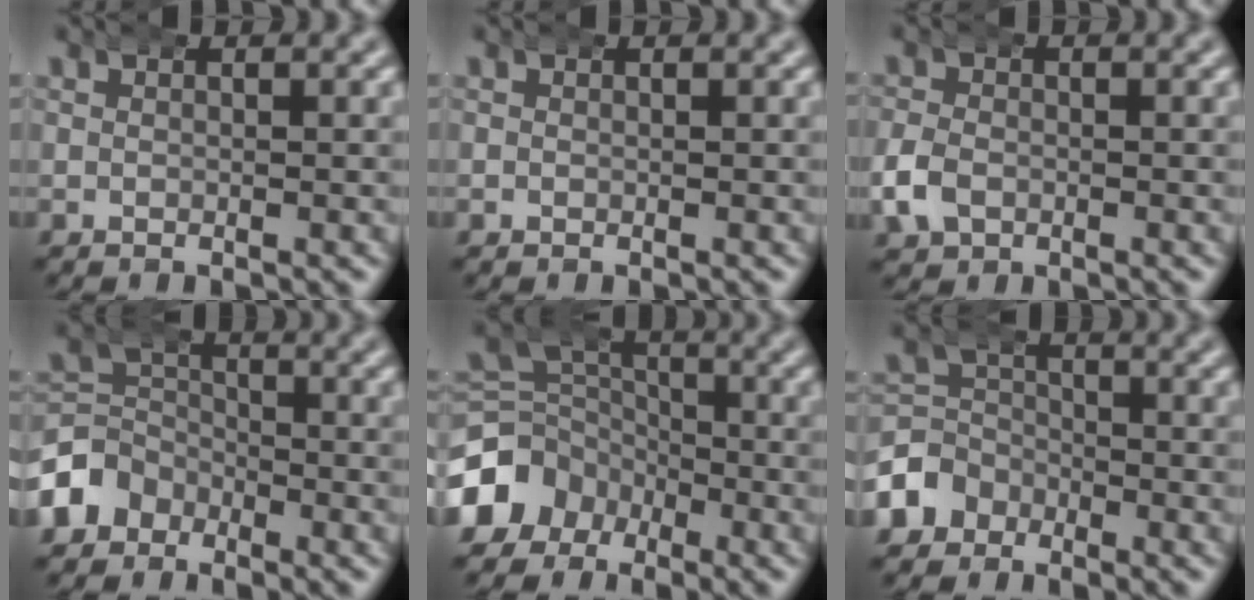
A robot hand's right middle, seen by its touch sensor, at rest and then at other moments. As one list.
[{"total": 0.0}, {"total": 2.6, "force": [-0.9, 2.2, 1.2], "torque": [-0.035, 0.002, -0.019]}, {"total": 5.2, "force": [-2.3, 4.5, 1.2], "torque": [-0.036, -0.016, -0.043]}, {"total": 8.1, "force": [-2.4, 7.2, 2.7], "torque": [-0.060, -0.025, -0.047]}, {"total": 5.1, "force": [-2.5, 4.3, 1.0], "torque": [-0.030, -0.013, -0.045]}]